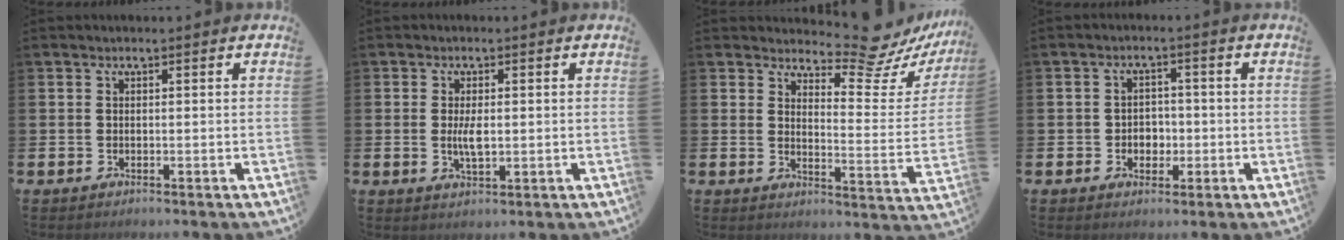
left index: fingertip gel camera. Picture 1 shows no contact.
{"total": 3.1, "force": [0.2, 1.2, 2.9], "torque": [-0.052, 0.001, 0.000]}
{"total": 9.8, "force": [8.9, 2.5, 3.2], "torque": [-0.046, -0.080, 0.154]}
{"total": 2.7, "force": [-0.6, 2.4, 1.2], "torque": [-0.017, 0.002, -0.019]}